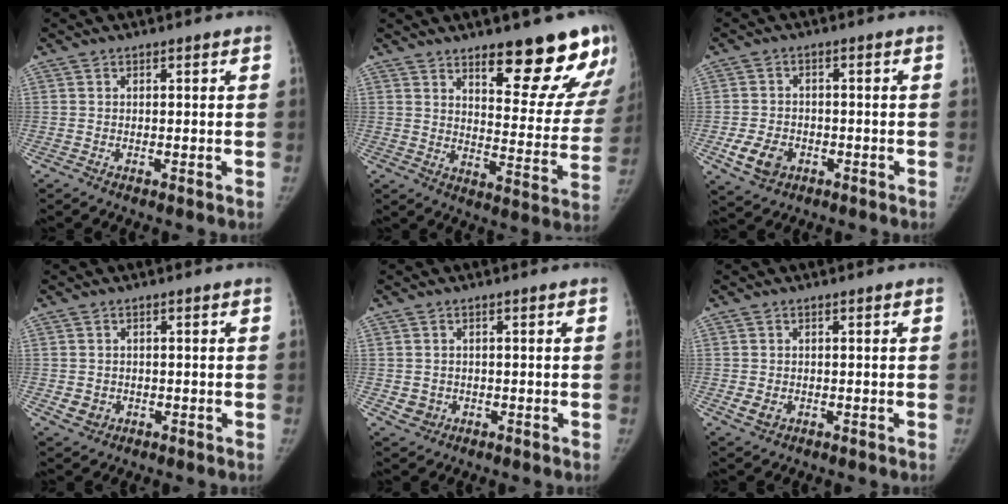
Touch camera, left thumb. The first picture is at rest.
{"total": 18.6, "force": [12.6, 5.9, 12.3], "torque": [-0.103, -0.085, 0.174]}
{"total": 6.6, "force": [-2.6, 5.0, 3.4], "torque": [-0.056, 0.009, -0.040]}
{"total": 3.2, "force": [-0.9, 2.8, 1.1], "torque": [-0.010, 0.001, -0.005]}
{"total": 3.1, "force": [-0.7, 2.9, 0.9], "torque": [-0.006, 0.002, -0.004]}
{"total": 2.6, "force": [-0.8, 2.1, 1.3], "torque": [-0.020, -0.001, -0.006]}